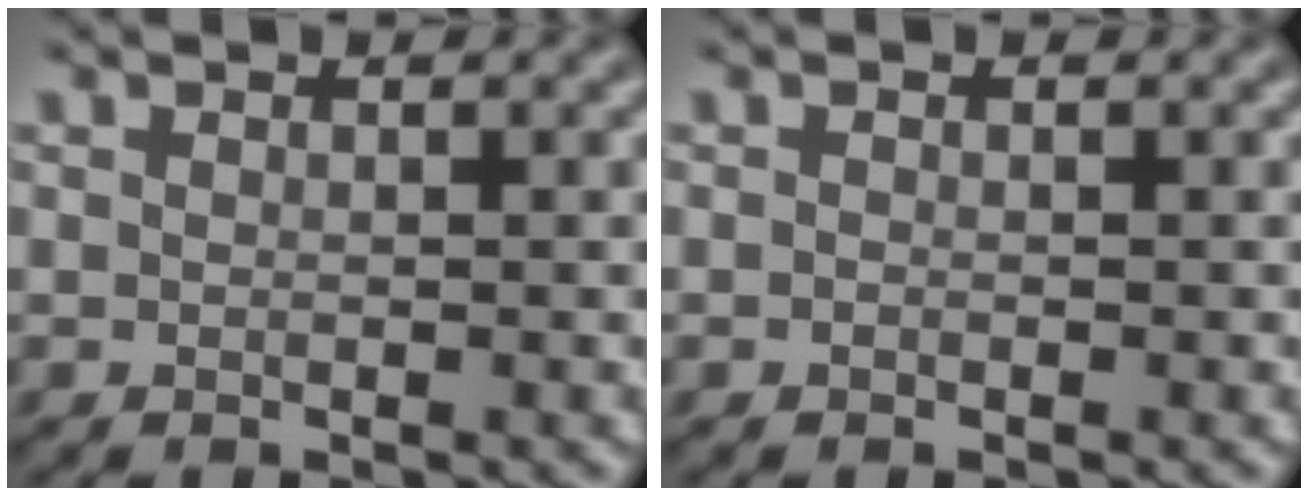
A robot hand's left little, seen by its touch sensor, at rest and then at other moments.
{"total": 0.0}